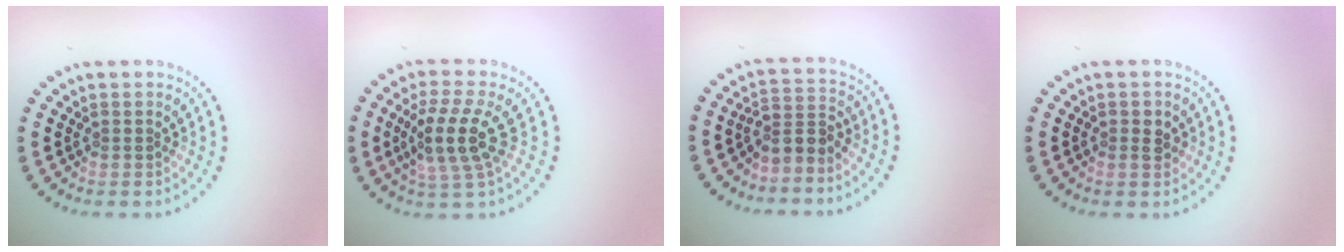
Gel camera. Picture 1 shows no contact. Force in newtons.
{"total": 4.1, "press": 3.6, "slide": 1.9}
{"total": 2.6, "press": 1.8, "slide": 1.9}
{"total": 1.5, "press": 1.5, "slide": 0.1}